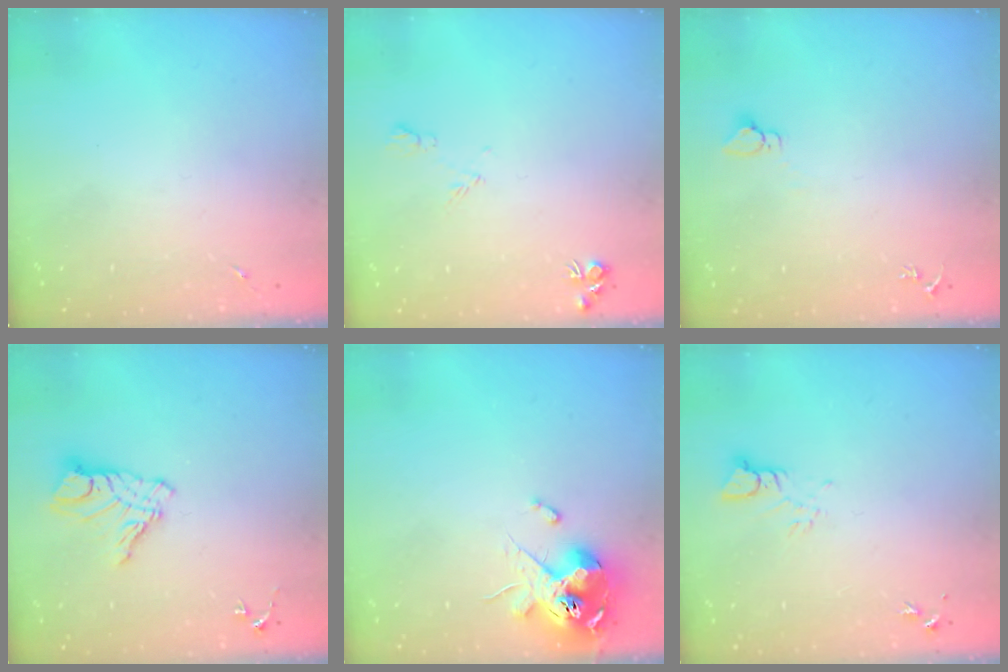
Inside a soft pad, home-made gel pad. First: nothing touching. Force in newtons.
{"total": 5.8, "press": 5.8, "slide": 0.8}
{"total": 2.9, "press": 2.9, "slide": 0.1}
{"total": 11.3, "press": 11.2, "slide": 0.9}
{"total": 14.1, "press": 14.0, "slide": 1.7}
{"total": 3.2, "press": 3.2, "slide": 0.2}